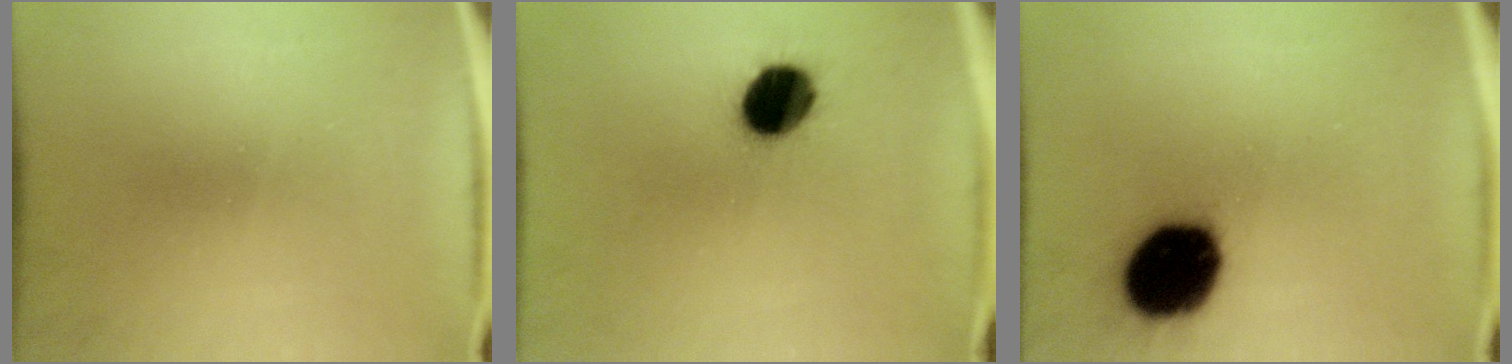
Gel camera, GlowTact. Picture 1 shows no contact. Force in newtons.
{"total": 10.7}
{"total": 19.1}